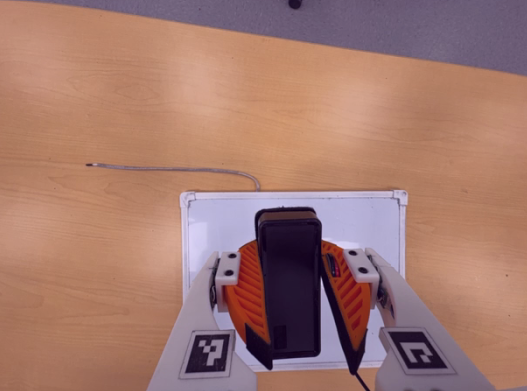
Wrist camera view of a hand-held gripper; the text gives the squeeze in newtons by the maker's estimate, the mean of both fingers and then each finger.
{"total": 8.7, "left": 9.1, "right": 8.3}